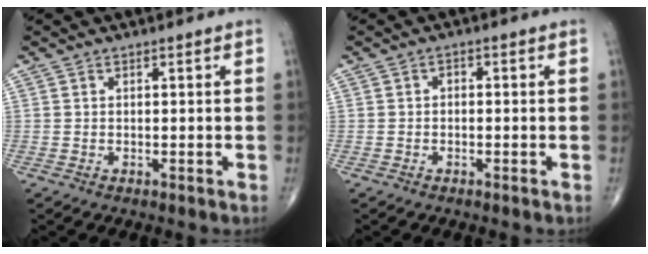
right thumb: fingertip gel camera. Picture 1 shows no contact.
{"total": 1.1, "force": [-0.3, 0.8, 0.7], "torque": [-0.004, 0.009, -0.010]}